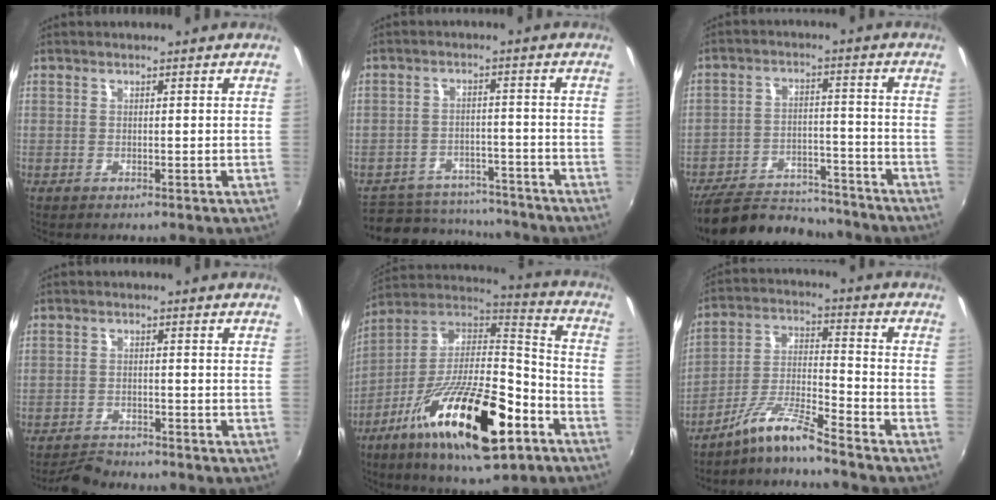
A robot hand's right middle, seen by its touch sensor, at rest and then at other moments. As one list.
[{"total": 10.8, "force": [-9.1, 5.6, 2.1], "torque": [-0.061, 0.023, -0.117]}, {"total": 14.3, "force": [-12.5, 5.8, 3.7], "torque": [-0.089, 0.021, -0.177]}, {"total": 4.0, "force": [-3.9, 0.6, 0.4], "torque": [-0.024, -0.002, -0.073]}, {"total": 25.7, "force": [-12.2, 8.5, 21.0], "torque": [-0.369, -0.030, -0.208]}, {"total": 8.1, "force": [-7.2, -1.1, 3.6], "torque": [-0.082, 0.018, -0.147]}]